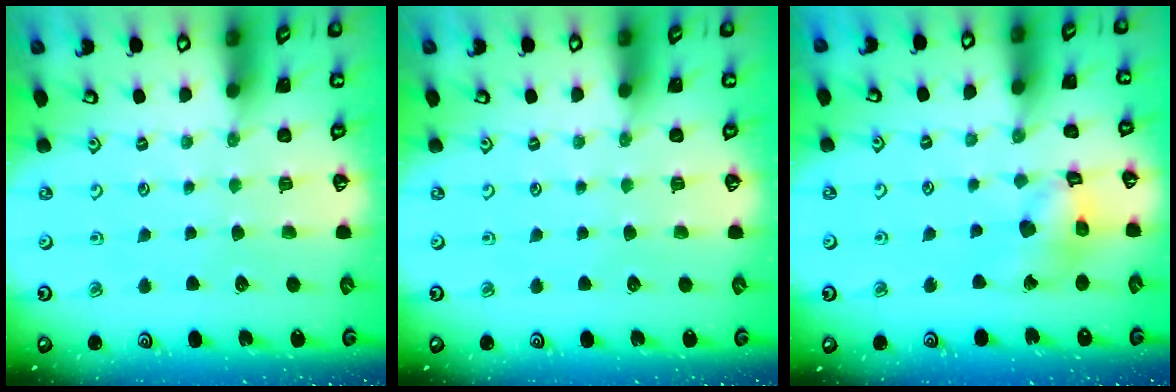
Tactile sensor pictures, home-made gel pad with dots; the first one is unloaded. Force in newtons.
{"total": 0.0}
{"total": 12.2, "press": 12.1, "slide": 1.4}